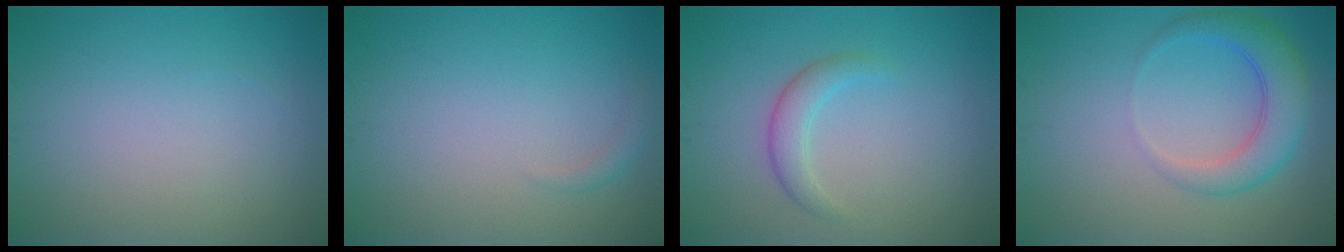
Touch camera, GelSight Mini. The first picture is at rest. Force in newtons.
{"total": 0.8, "press": 0.8, "slide": 0.0}
{"total": 2.1, "press": 2.1, "slide": 0.1}
{"total": 4.1, "press": 4.1, "slide": 0.2}